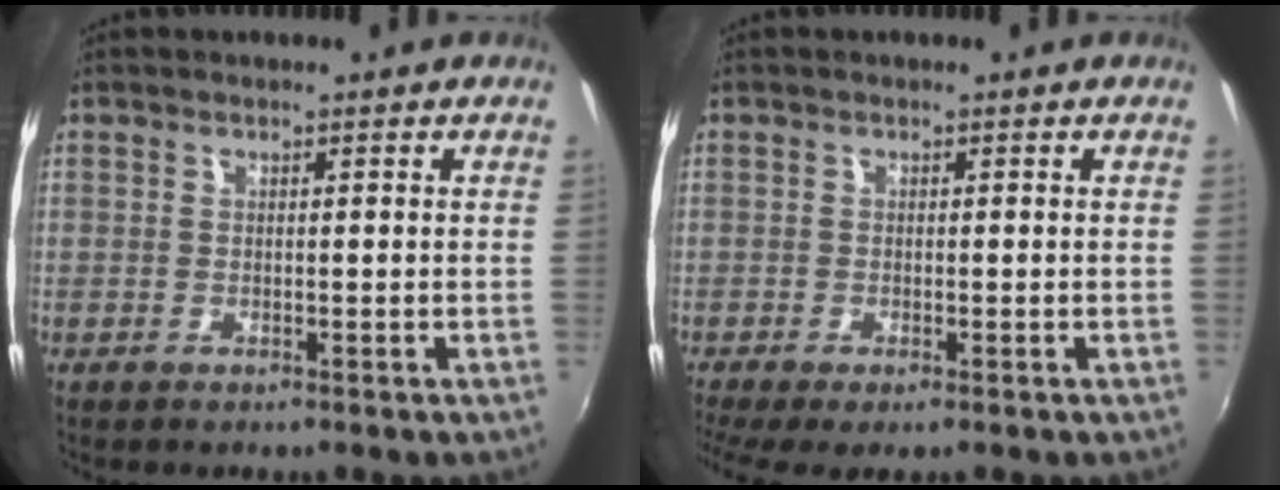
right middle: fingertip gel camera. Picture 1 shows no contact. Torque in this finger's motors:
{"motor_torque": [0.65, -0.80, 0.15, 0.06]}